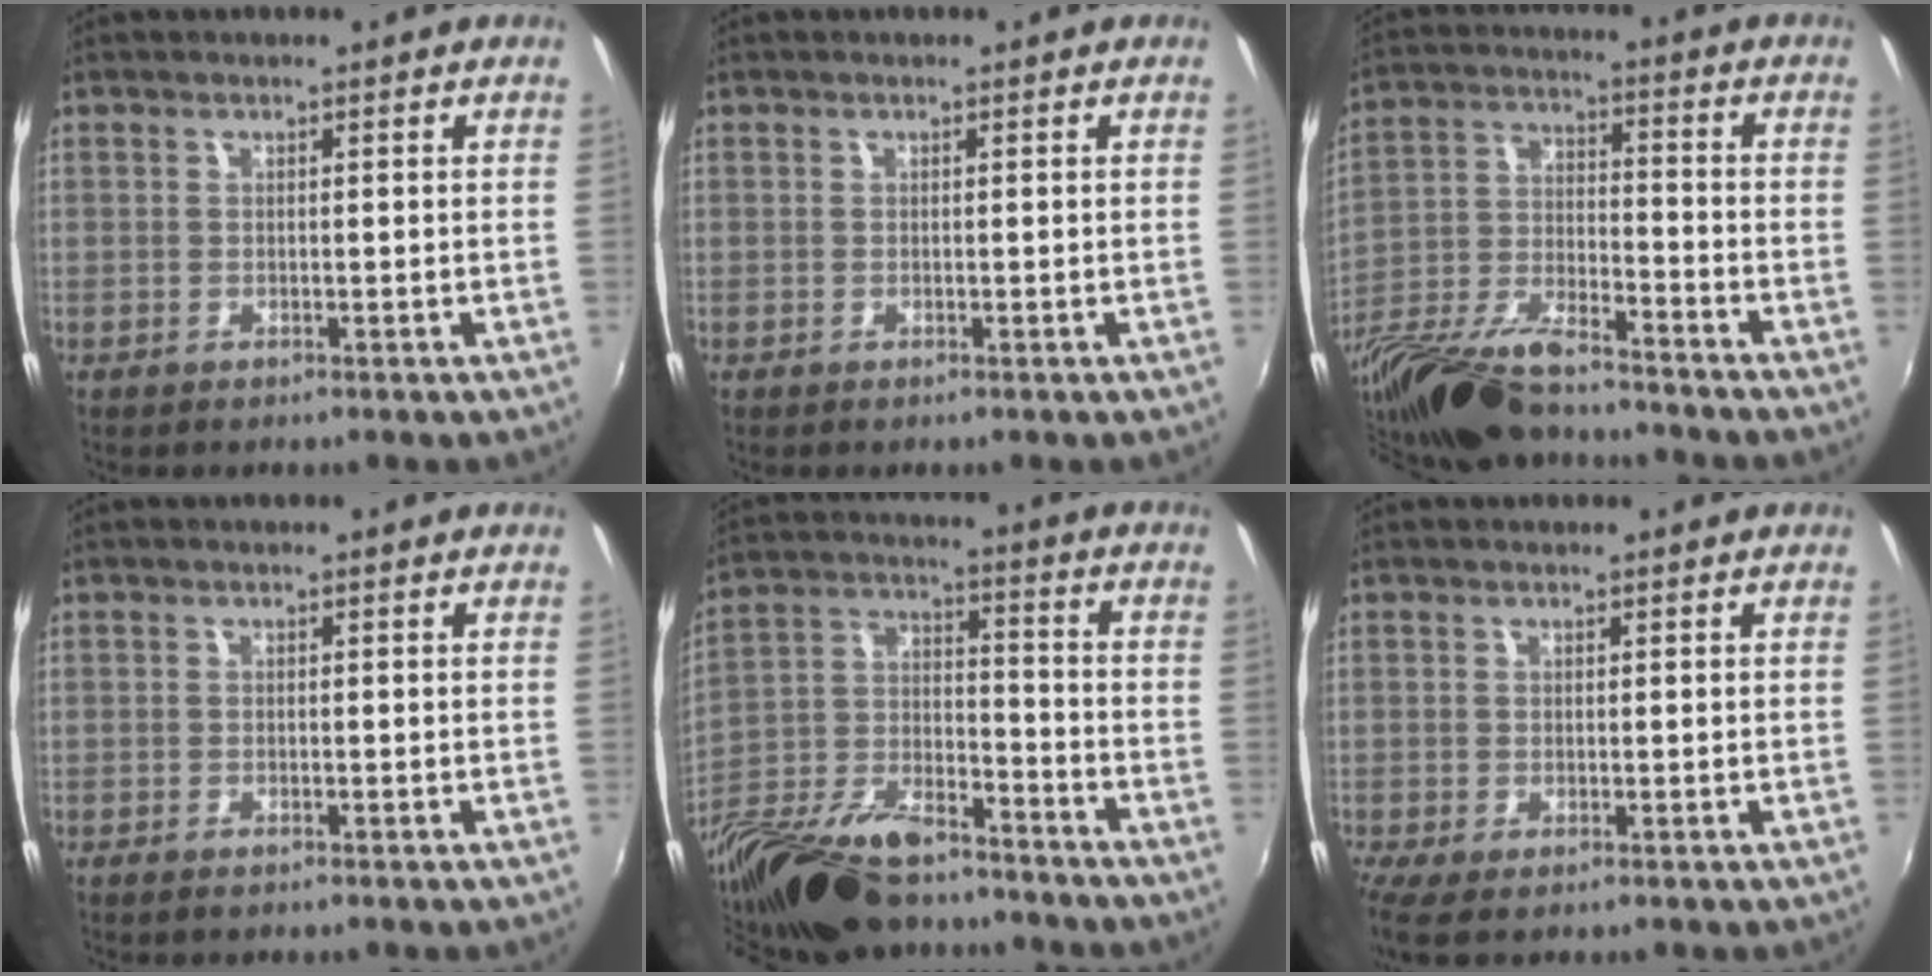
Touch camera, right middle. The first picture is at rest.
{"total": 0.0}
{"total": 19.4, "force": [-15.4, 4.6, 10.9], "torque": [-0.230, -0.046, -0.283]}
{"total": 1.2, "force": [-1.0, 0.3, 0.6], "torque": [-0.014, -0.005, -0.021]}
{"total": 23.5, "force": [-16.9, 9.6, 13.3], "torque": [-0.281, -0.027, -0.290]}
{"total": 2.3, "force": [-0.9, 0.0, 2.1], "torque": [-0.043, -0.008, -0.016]}